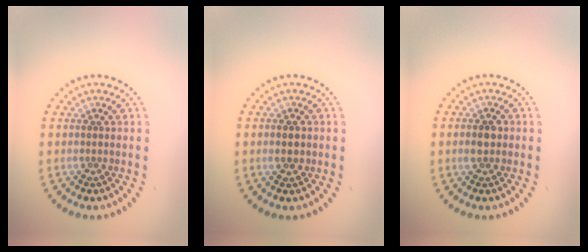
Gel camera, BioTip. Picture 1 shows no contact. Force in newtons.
{"total": 2.1, "press": 2.1, "slide": 0.2}
{"total": 2.2, "press": 2.2, "slide": 0.1}